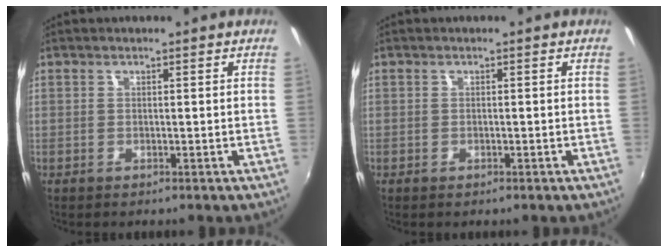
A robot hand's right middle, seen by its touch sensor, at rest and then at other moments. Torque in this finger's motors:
{"motor_torque": [-0.25, -0.12, -0.02, -0.01]}